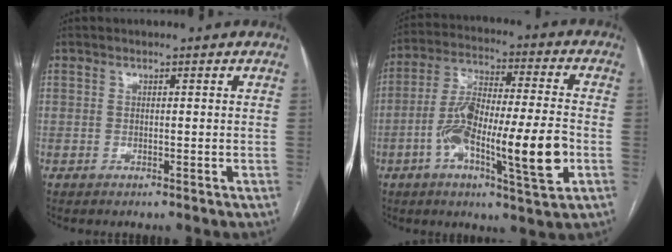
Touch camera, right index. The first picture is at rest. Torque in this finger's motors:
{"motor_torque": [0.74, -0.14, 1.04, 0.21]}